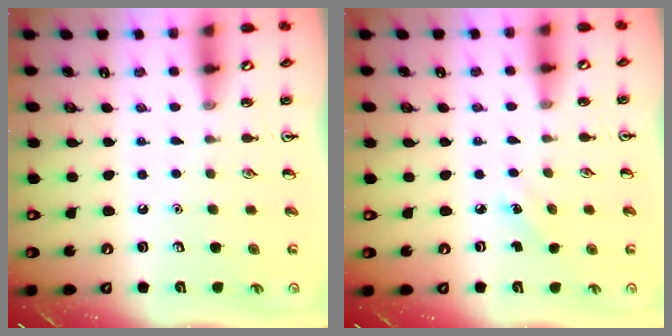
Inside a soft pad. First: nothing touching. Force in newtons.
{"total": 1.9, "press": 1.7, "slide": 0.8}